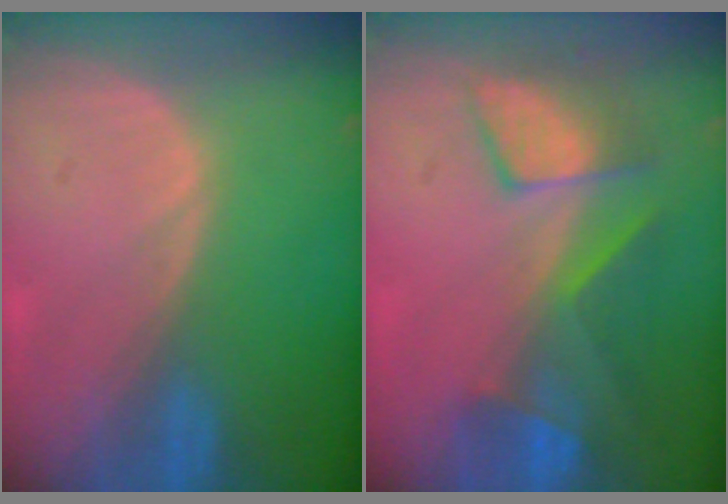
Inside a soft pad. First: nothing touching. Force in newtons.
{"total": 7.7, "press": 7.6, "slide": 1.4}